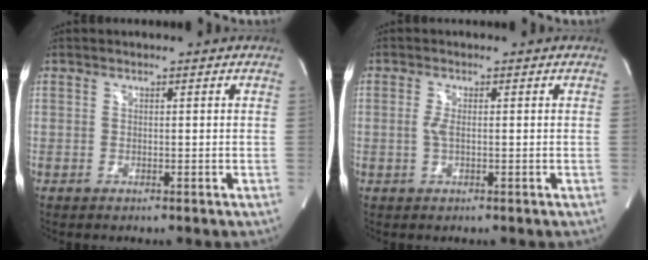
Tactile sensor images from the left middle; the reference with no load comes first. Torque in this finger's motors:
{"motor_torque": [0.49, 0.23, 0.20, 0.06]}